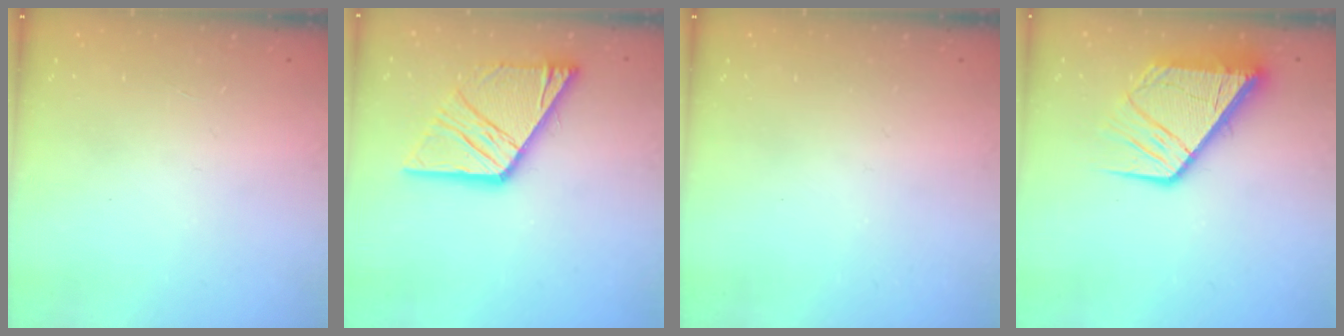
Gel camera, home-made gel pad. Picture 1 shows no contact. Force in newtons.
{"total": 16.3, "press": 16.2, "slide": 1.8}
{"total": 0.0}
{"total": 14.2, "press": 14.1, "slide": 1.8}